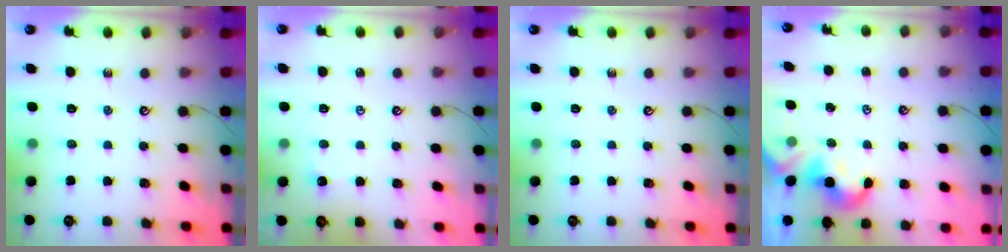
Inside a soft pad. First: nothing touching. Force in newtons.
{"total": 0.7, "press": 0.5, "slide": 0.6}
{"total": 0.0}
{"total": 2.1, "press": 2.0, "slide": 0.5}